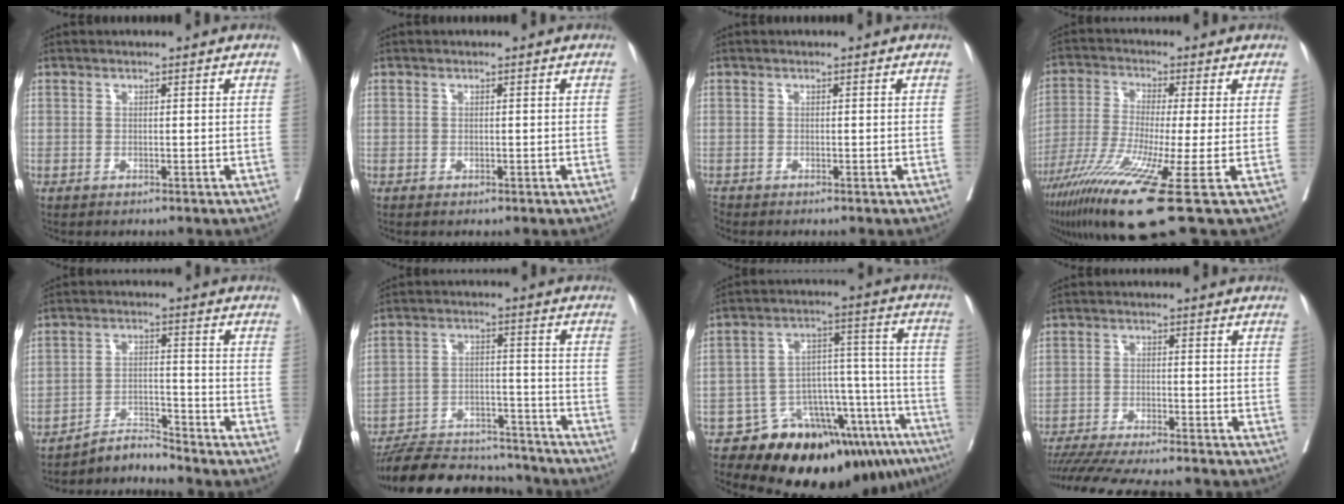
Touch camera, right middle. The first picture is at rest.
{"total": 0.0}
{"total": 0.6, "force": [-0.6, 0.0, -0.1], "torque": [-0.002, -0.005, -0.015]}
{"total": 14.7, "force": [-7.9, -0.8, 12.3], "torque": [-0.234, -0.045, -0.146]}
{"total": 4.7, "force": [-4.6, -1.0, -0.5], "torque": [0.009, -0.007, -0.082]}
{"total": 19.1, "force": [-17.7, 4.3, 5.6], "torque": [-0.116, 0.002, -0.263]}
{"total": 19.9, "force": [-14.6, 6.0, 12.1], "torque": [-0.089, 0.047, -0.211]}
{"total": 16.8, "force": [-15.1, 1.7, 7.3], "torque": [-0.132, -0.029, -0.224]}